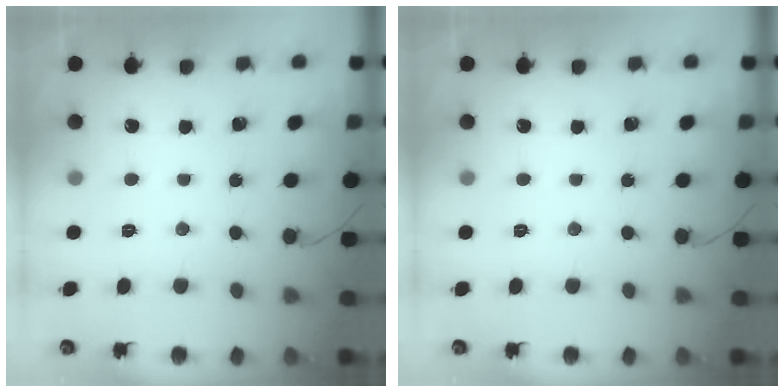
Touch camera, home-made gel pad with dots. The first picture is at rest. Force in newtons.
{"total": 0.0}